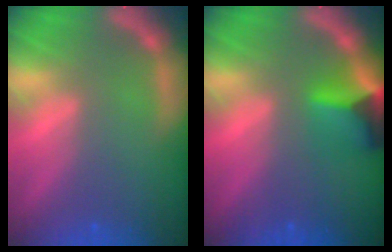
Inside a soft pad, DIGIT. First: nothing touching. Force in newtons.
{"total": 4.9}